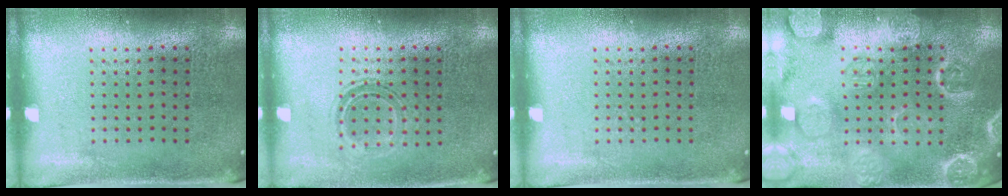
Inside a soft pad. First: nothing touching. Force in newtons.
{"total": 1.1, "press": 1.0, "slide": 0.5}
{"total": 0.0}
{"total": 3.6, "press": 3.6, "slide": 0.5}